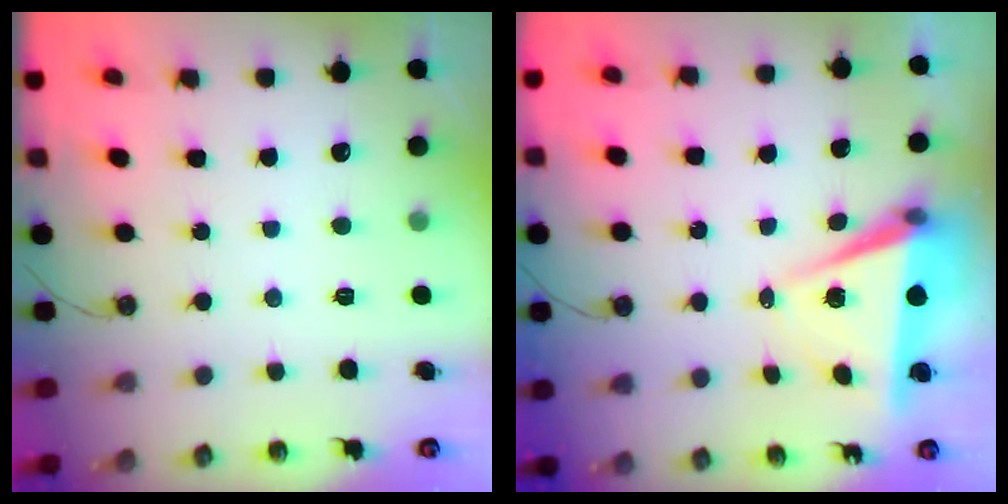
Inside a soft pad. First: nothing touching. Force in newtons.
{"total": 6.0, "press": 4.1, "slide": 4.3}